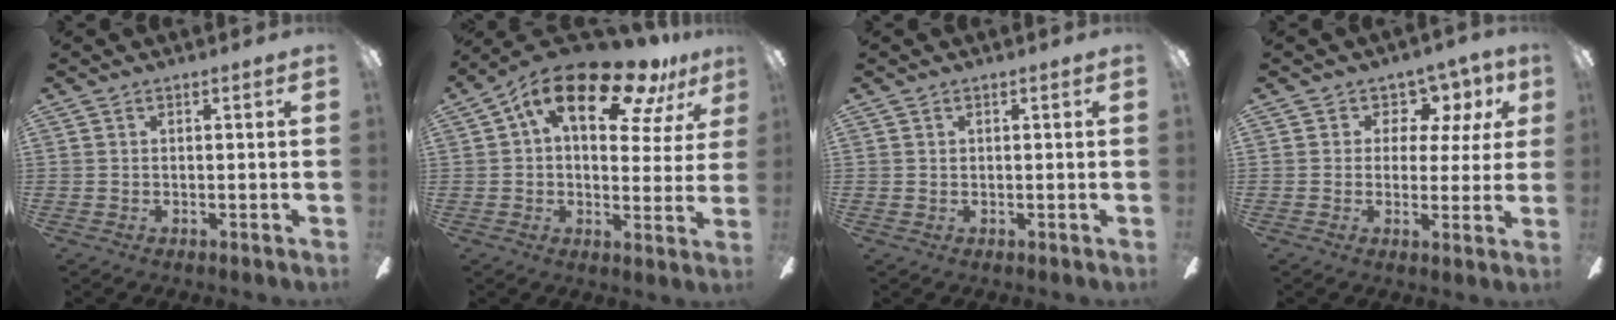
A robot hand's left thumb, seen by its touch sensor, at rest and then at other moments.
{"total": 18.4, "force": [10.2, 8.1, 13.0], "torque": [-0.205, -0.045, 0.171]}
{"total": 0.6, "force": [0.3, 0.5, 0.1], "torque": [-0.003, 0.003, 0.005]}
{"total": 6.7, "force": [3.3, 5.2, 2.5], "torque": [-0.043, -0.021, 0.061]}